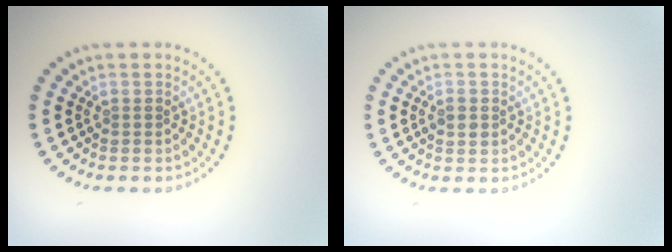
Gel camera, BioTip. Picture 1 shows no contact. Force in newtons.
{"total": 1.4, "press": 1.4, "slide": 0.1}